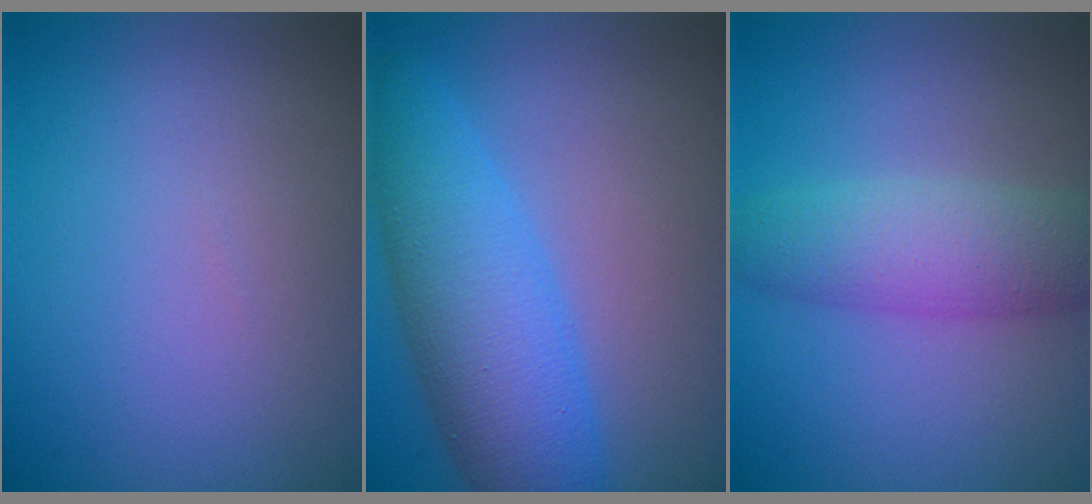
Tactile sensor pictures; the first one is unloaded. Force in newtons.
{"total": 7.4, "press": 7.4, "slide": 0.3}
{"total": 5.0, "press": 5.0, "slide": 0.1}